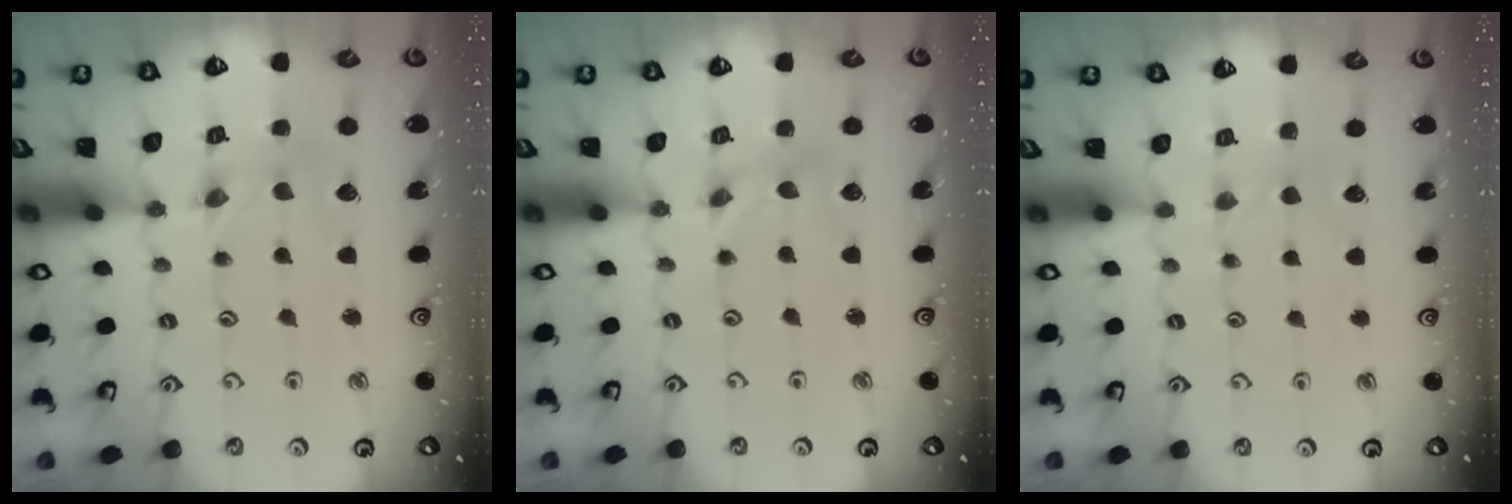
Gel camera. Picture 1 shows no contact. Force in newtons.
{"total": 0.0}
{"total": 1.2, "press": 1.1, "slide": 0.3}